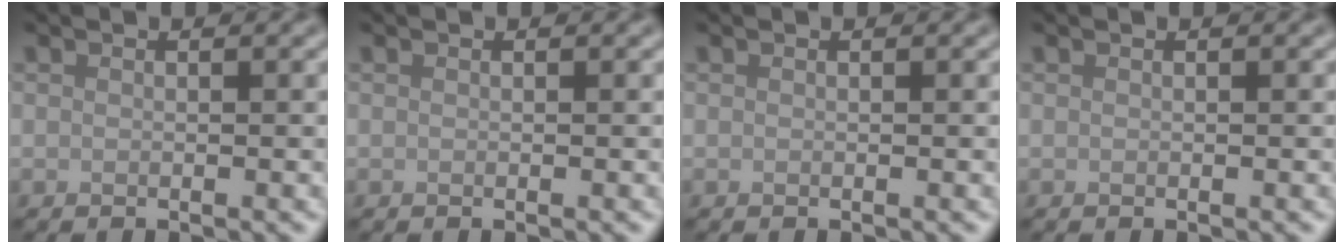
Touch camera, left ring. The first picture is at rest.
{"total": 0.0}
{"total": 0.0}
{"total": 0.0}